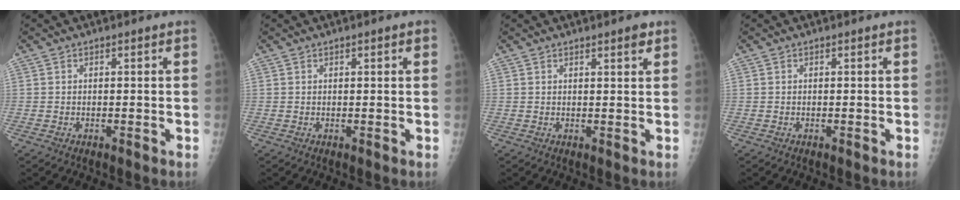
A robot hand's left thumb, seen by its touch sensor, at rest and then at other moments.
{"total": 1.8, "force": [0.8, 0.4, 1.5], "torque": [-0.021, 0.001, 0.010]}
{"total": 2.1, "force": [1.4, 0.4, 1.5], "torque": [-0.018, -0.008, 0.019]}
{"total": 0.0}